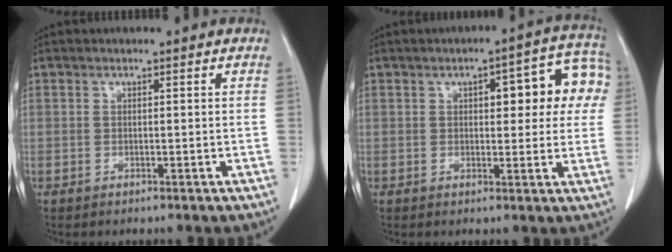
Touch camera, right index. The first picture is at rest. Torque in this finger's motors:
{"motor_torque": [0.78, 0.43, 0.17, 0.03]}